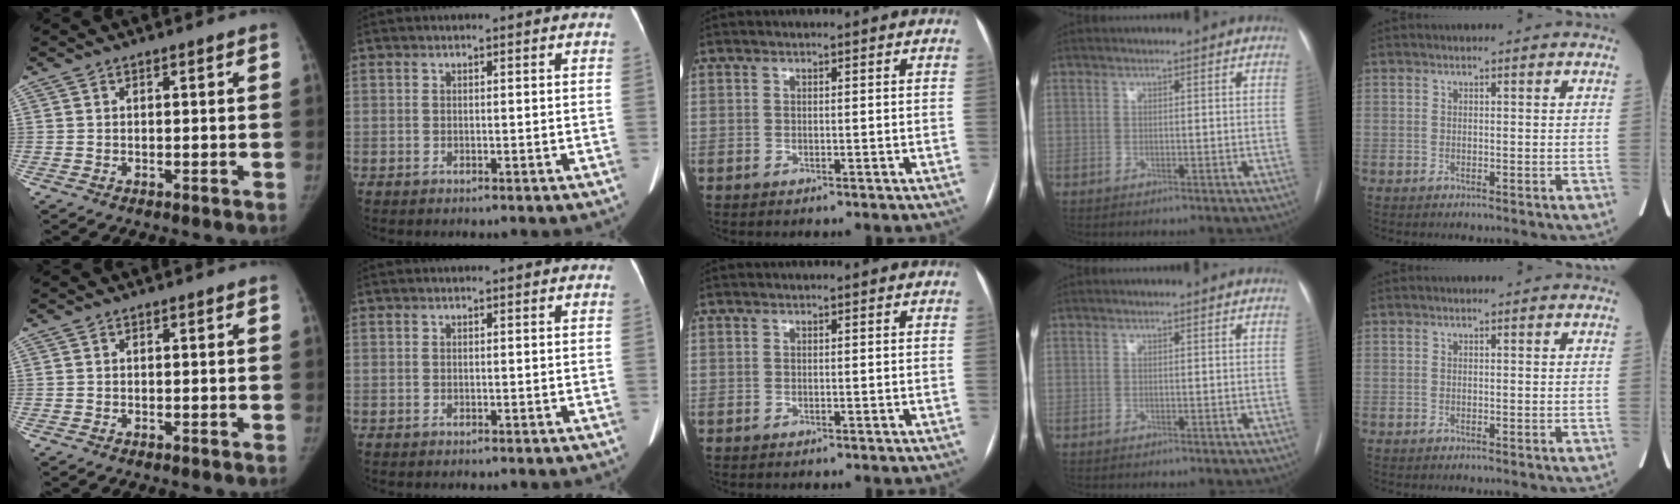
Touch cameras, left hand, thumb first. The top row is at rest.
{}